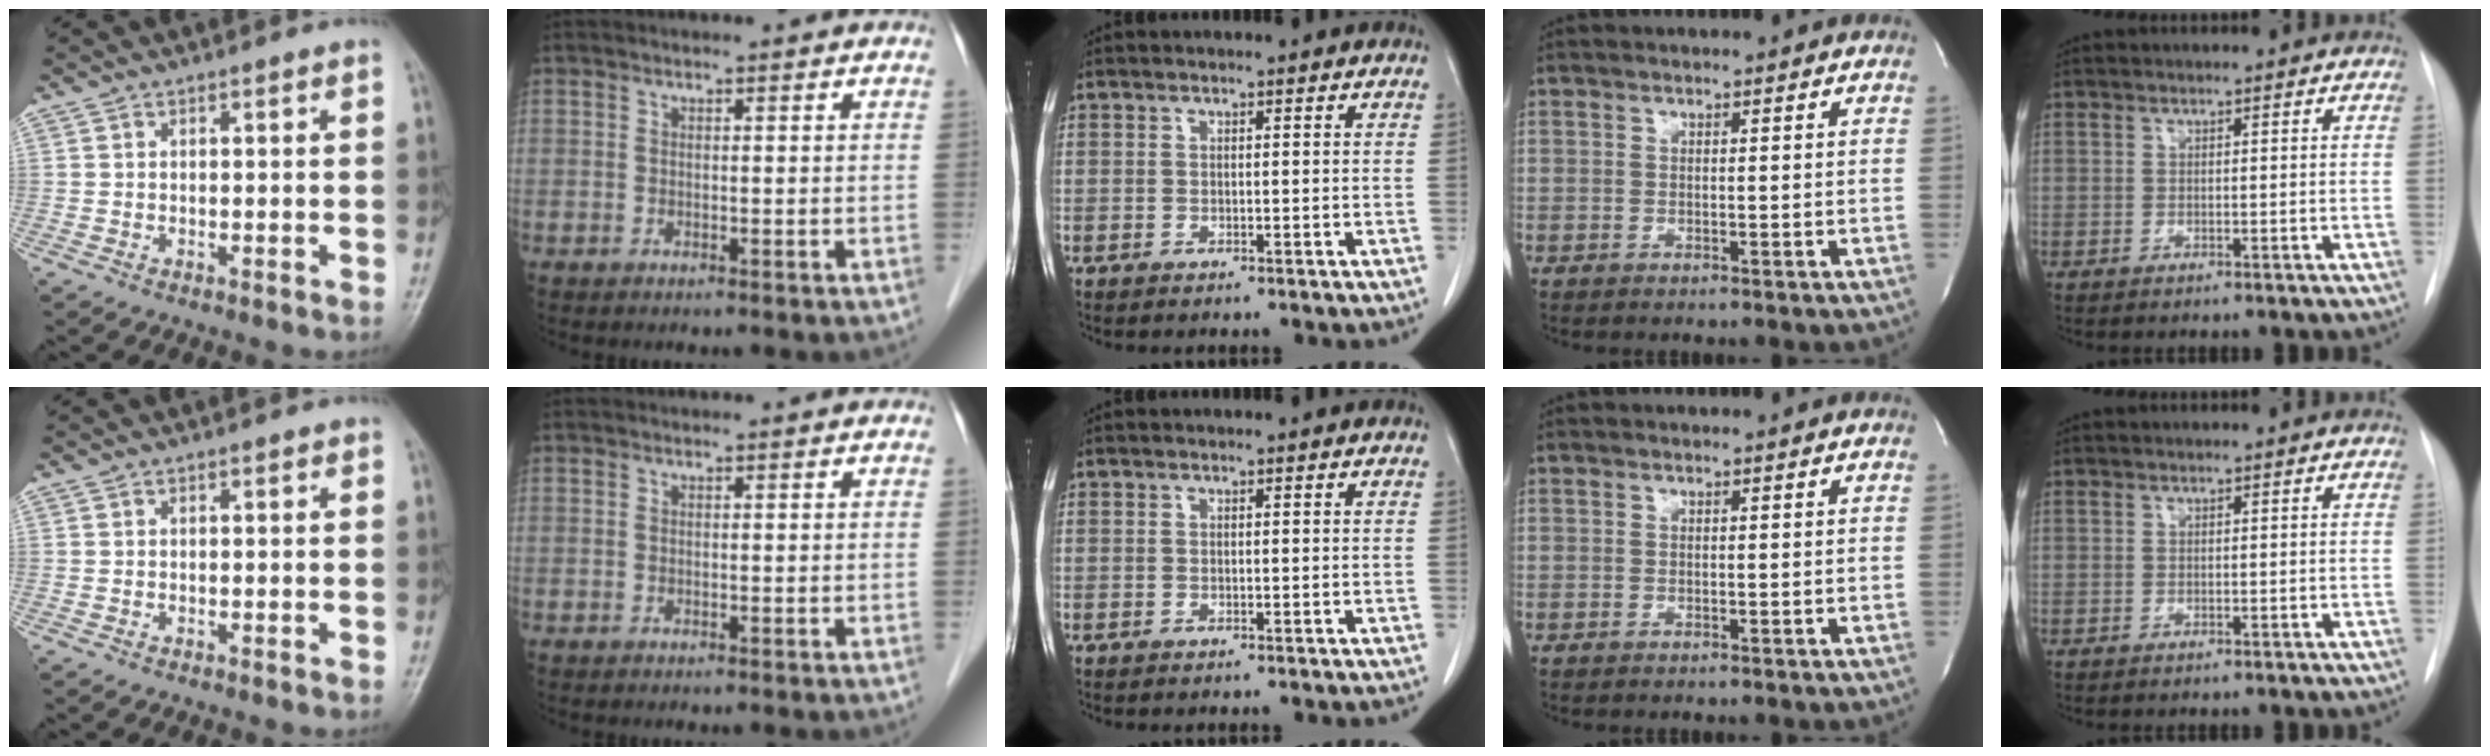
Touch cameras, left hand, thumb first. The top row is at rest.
{}